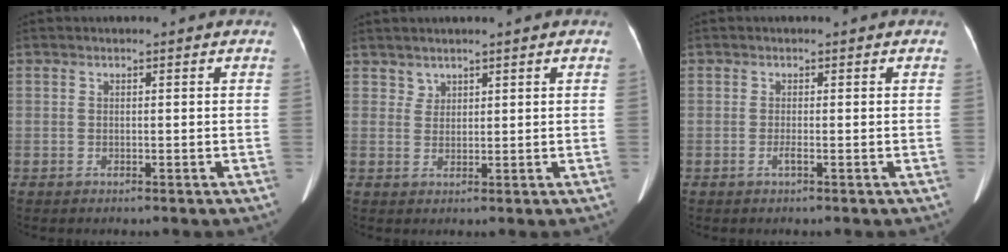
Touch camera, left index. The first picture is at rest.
{"total": 1.9, "force": [1.7, 0.8, 0.2], "torque": [0.002, -0.002, 0.028]}
{"total": 0.9, "force": [-0.6, 0.0, 0.6], "torque": [-0.018, -0.012, -0.014]}